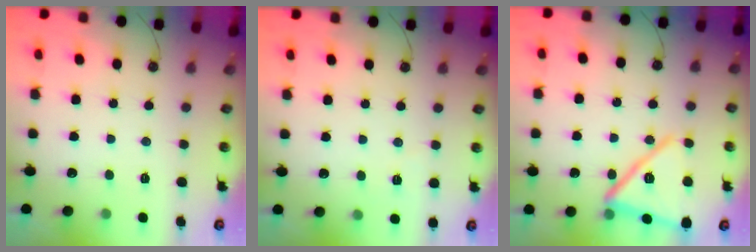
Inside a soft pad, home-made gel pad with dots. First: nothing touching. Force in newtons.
{"total": 3.6, "press": 2.3, "slide": 2.7}
{"total": 17.7, "press": 16.3, "slide": 6.9}